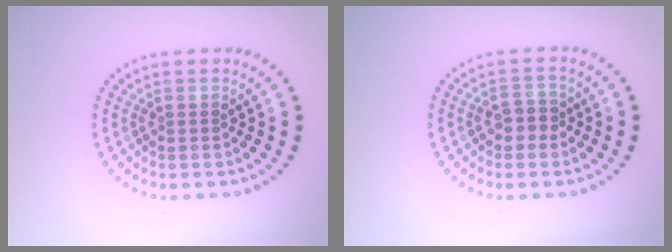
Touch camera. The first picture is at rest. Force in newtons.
{"total": 1.9, "press": 1.8, "slide": 0.6}